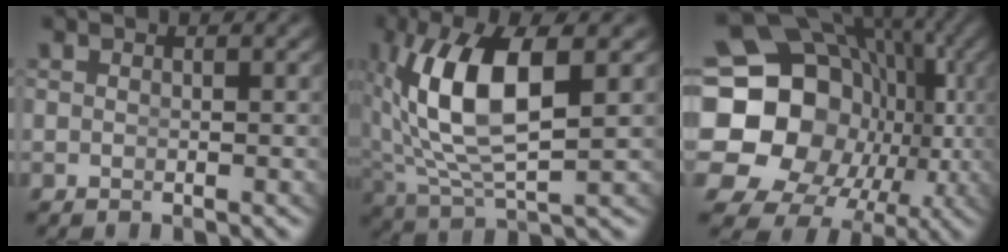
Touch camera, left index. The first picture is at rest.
{"total": 8.5, "force": [1.1, 3.5, 7.7], "torque": [-0.164, -0.011, 0.037]}
{"total": 22.6, "force": [-1.3, 18.3, 13.3], "torque": [-0.267, -0.073, -0.006]}